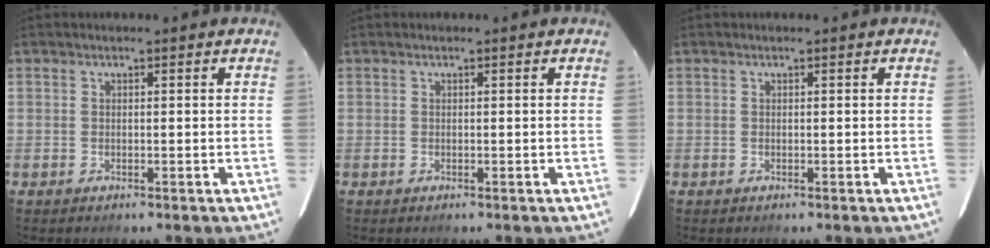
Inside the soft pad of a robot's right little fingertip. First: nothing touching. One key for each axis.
{"total": 0.0}
{"total": 0.0}